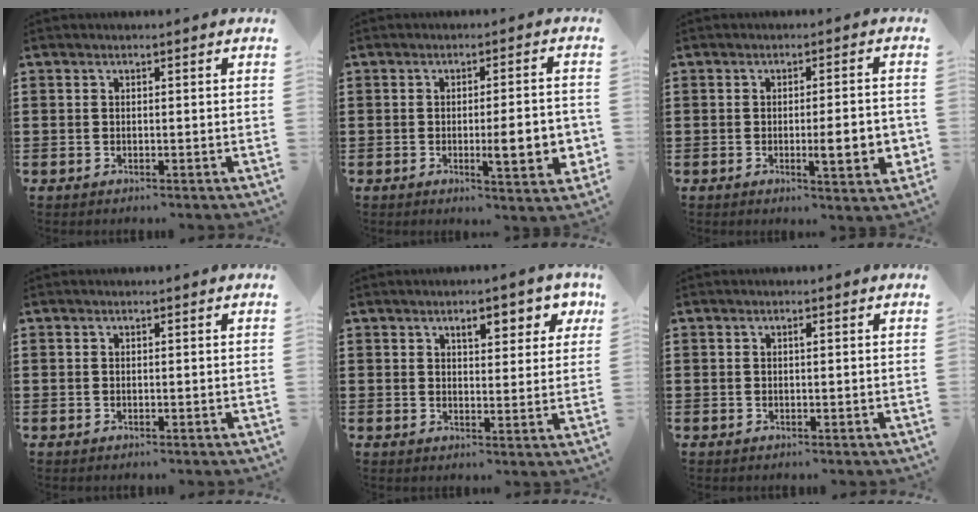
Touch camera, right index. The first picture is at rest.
{"total": 7.4, "force": [-1.4, 1.4, 7.2], "torque": [-0.099, -0.012, -0.022]}
{"total": 6.4, "force": [-1.3, 1.0, 6.2], "torque": [-0.083, -0.011, -0.022]}
{"total": 0.0}
{"total": 4.9, "force": [2.8, 2.0, 3.5], "torque": [-0.046, -0.003, 0.038]}
{"total": 0.6, "force": [0.2, 0.1, 0.6], "torque": [-0.013, -0.001, 0.004]}